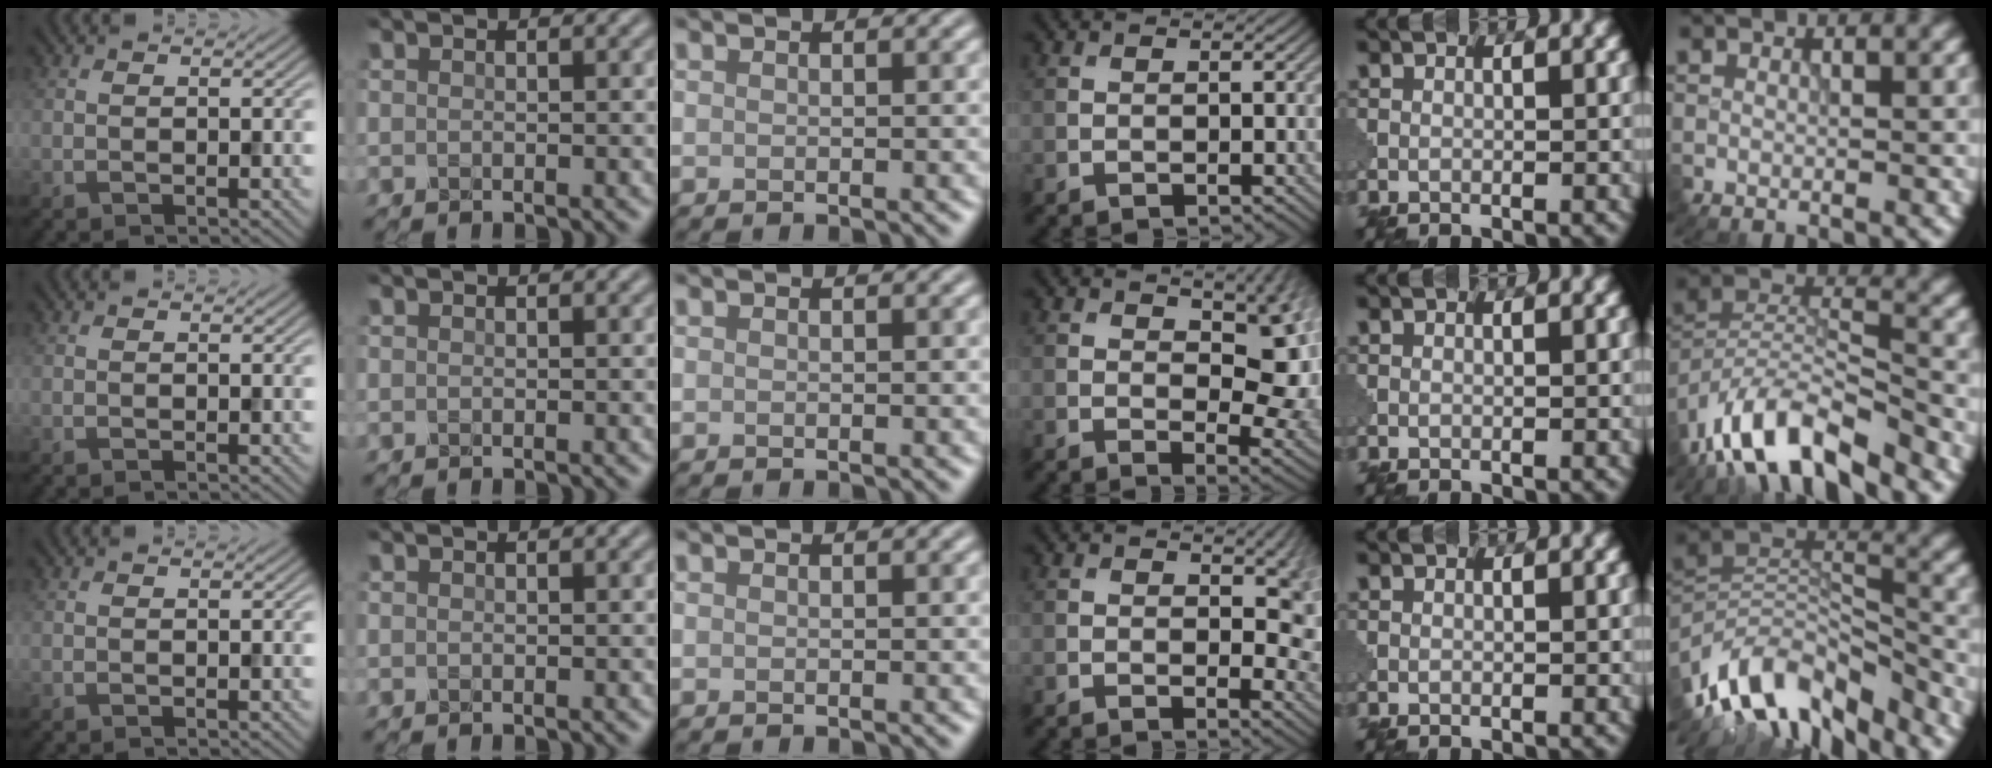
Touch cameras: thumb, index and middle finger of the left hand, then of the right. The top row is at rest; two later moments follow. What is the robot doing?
{"motion": "shake", "object": "medicine bottle"}